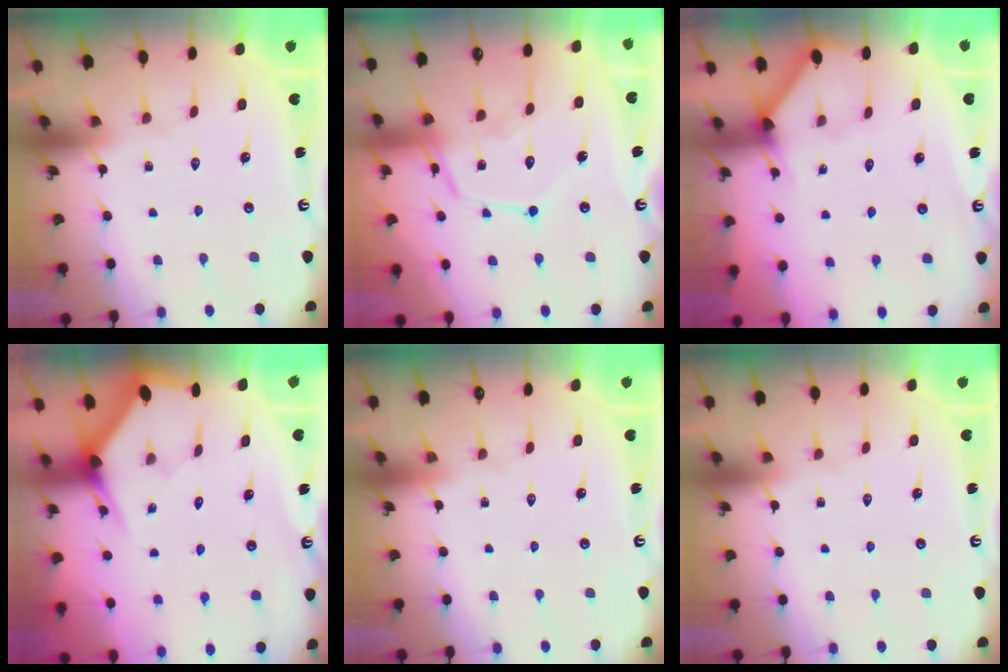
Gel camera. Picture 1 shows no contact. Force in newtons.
{"total": 15.8, "press": 15.7, "slide": 1.4}
{"total": 2.9, "press": 2.9, "slide": 0.3}
{"total": 3.1, "press": 3.1, "slide": 0.2}
{"total": 0.0}
{"total": 0.0}